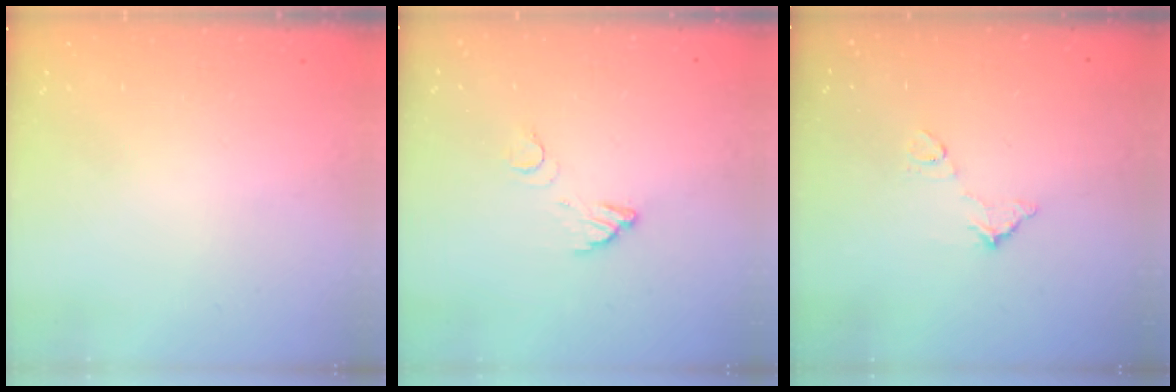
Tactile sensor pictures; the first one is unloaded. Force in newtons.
{"total": 3.5, "press": 3.5, "slide": 0.2}
{"total": 6.2, "press": 6.2, "slide": 0.3}